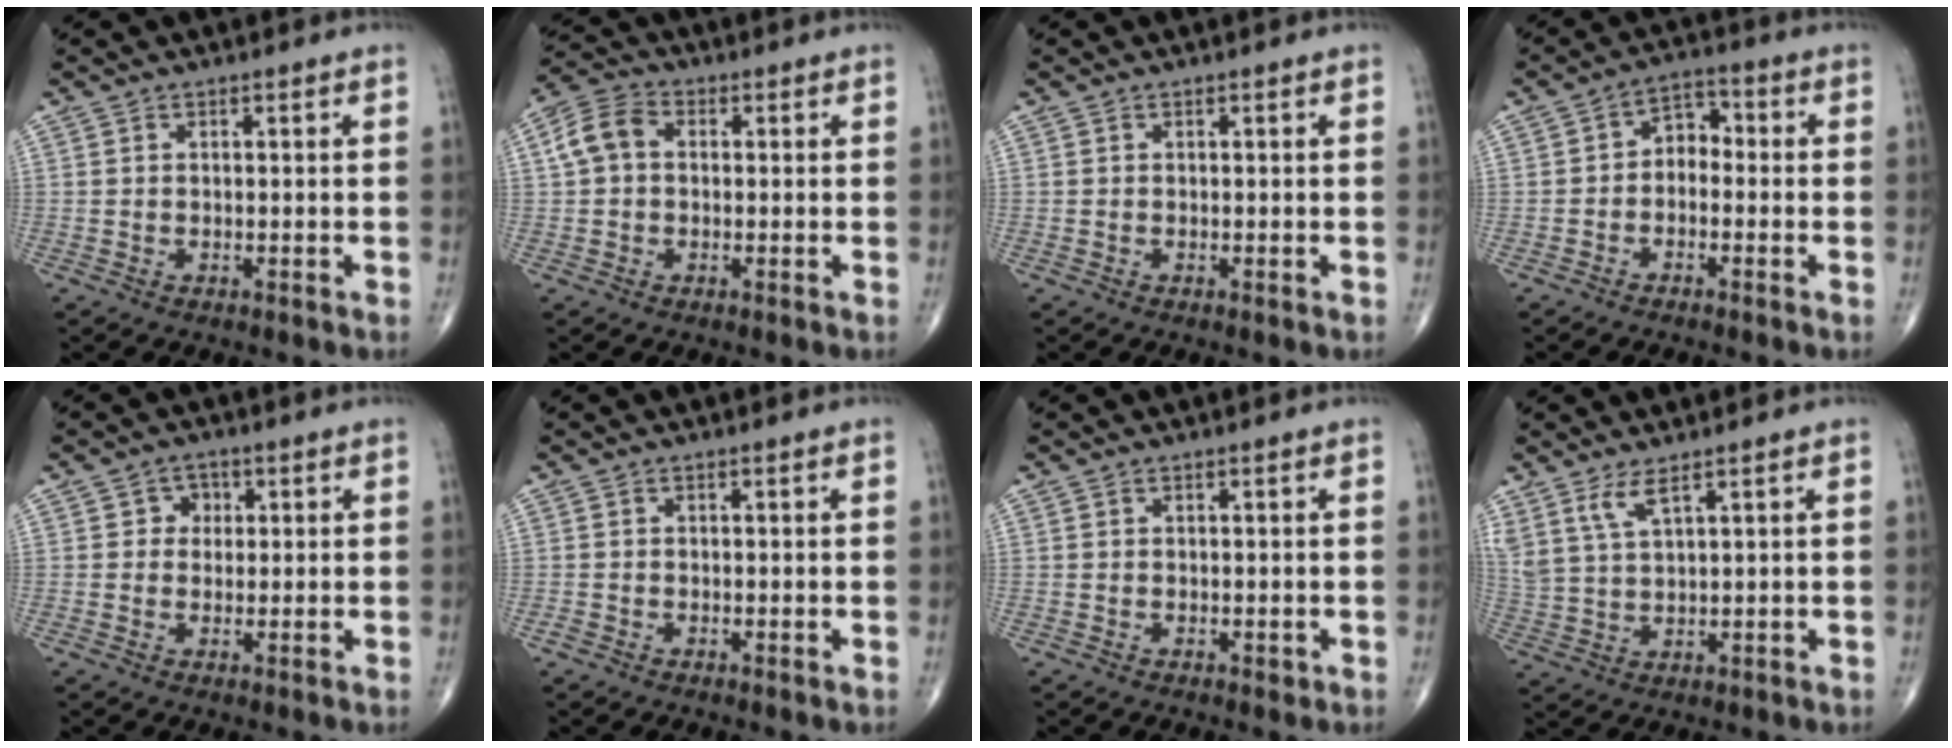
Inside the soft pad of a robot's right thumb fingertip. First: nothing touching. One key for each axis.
{"total": 6.4, "fx": 0.6, "fy": 4.8, "fz": 4.2, "tx": -0.081, "ty": 0.022, "tz": 0.003}
{"total": 0.0}
{"total": 4.9, "fx": -1.0, "fy": 3.5, "fz": 3.3, "tx": -0.033, "ty": 0.030, "tz": -0.032}
{"total": 3.0, "fx": 0.6, "fy": 2.7, "fz": 1.1, "tx": 0.008, "ty": 0.004, "tz": 0.002}
{"total": 0.8, "fx": -0.4, "fy": 0.5, "fz": 0.5, "tx": -0.010, "ty": -0.003, "tz": -0.011}
{"total": 0.5, "fx": -0.1, "fy": 0.4, "fz": 0.4, "tx": -0.001, "ty": -0.001, "tz": -0.002}
{"total": 5.3, "fx": 3.5, "fy": 1.3, "fz": 3.8, "tx": -0.088, "ty": -0.017, "tz": 0.080}